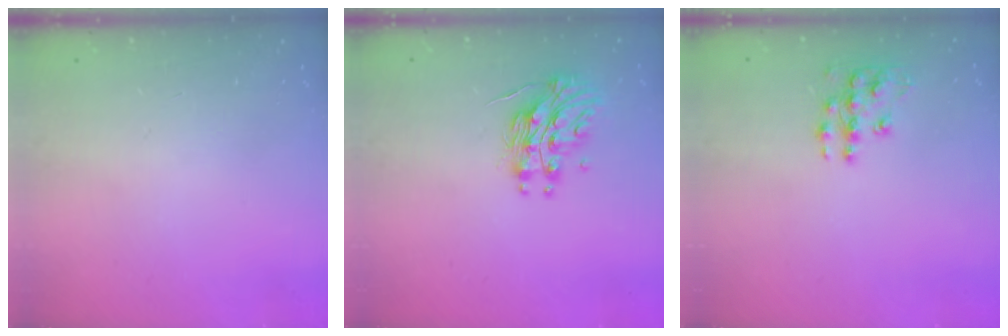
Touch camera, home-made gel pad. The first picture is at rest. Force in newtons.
{"total": 13.2, "press": 13.2, "slide": 0.8}
{"total": 10.0, "press": 10.0, "slide": 0.7}